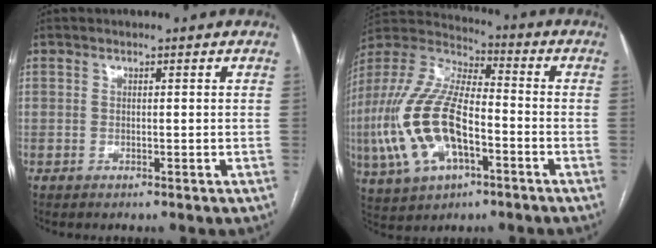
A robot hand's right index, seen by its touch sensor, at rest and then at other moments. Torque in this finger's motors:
{"motor_torque": [2.14, 0.00, 1.05, 0.18]}